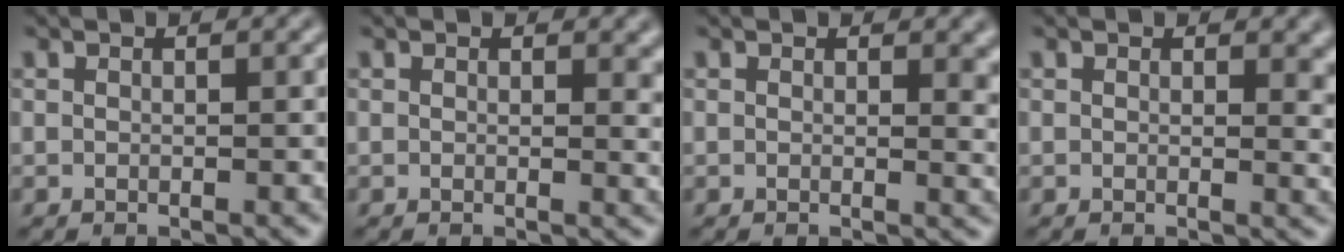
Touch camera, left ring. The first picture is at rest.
{"total": 1.8, "force": [0.5, 0.9, 1.4], "torque": [-0.013, -0.003, 0.007]}
{"total": 2.2, "force": [0.7, 1.0, 1.8], "torque": [-0.019, -0.003, 0.009]}
{"total": 2.2, "force": [0.6, 1.2, 1.8], "torque": [-0.017, -0.004, 0.007]}